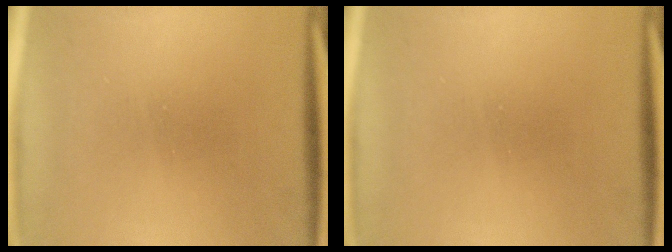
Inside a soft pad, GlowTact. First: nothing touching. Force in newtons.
{"total": 0.0}